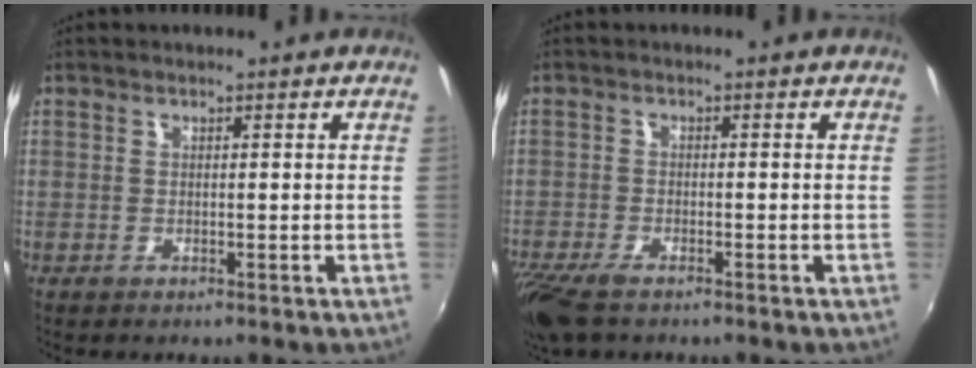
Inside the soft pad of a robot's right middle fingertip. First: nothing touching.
{"total": 7.5, "force": [-5.5, 2.4, 4.4], "torque": [-0.115, -0.033, -0.108]}